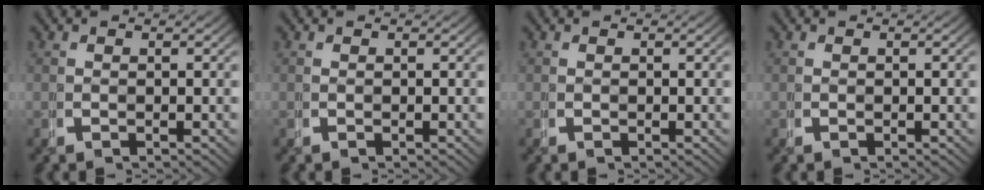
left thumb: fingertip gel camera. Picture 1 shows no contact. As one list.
[{"total": 0.0}, {"total": 0.0}, {"total": 0.0}]